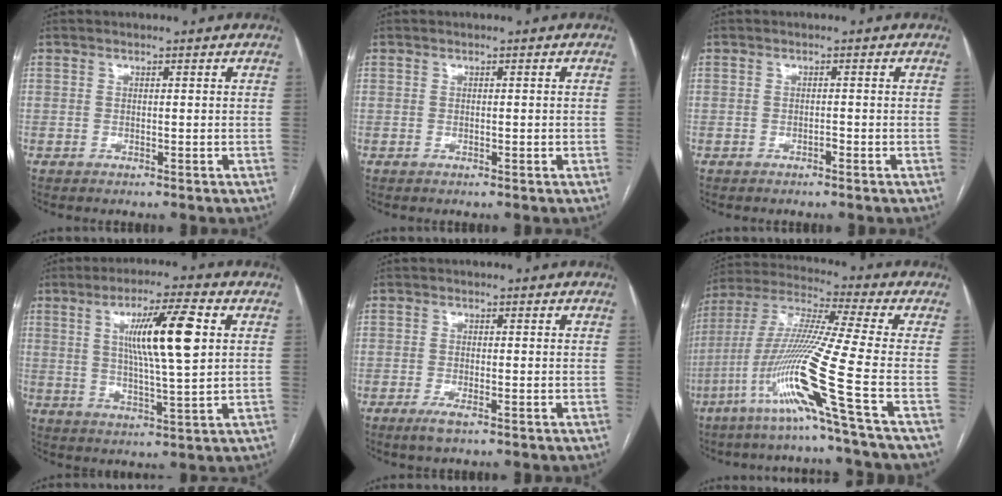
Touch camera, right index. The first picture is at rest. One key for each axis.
{"total": 0.0}
{"total": 0.6, "fx": -0.5, "fy": 0.1, "fz": 0.4, "tx": -0.009, "ty": 0.000, "tz": -0.009}
{"total": 11.6, "fx": 3.0, "fy": 0.6, "fz": 11.2, "tx": -0.191, "ty": 0.003, "tz": 0.051}
{"total": 2.4, "fx": -1.4, "fy": 0.5, "fz": 1.9, "tx": -0.036, "ty": -0.003, "tz": -0.025}
{"total": 17.0, "fx": -7.3, "fy": -2.7, "fz": 15.1, "tx": -0.318, "ty": -0.016, "tz": -0.146}